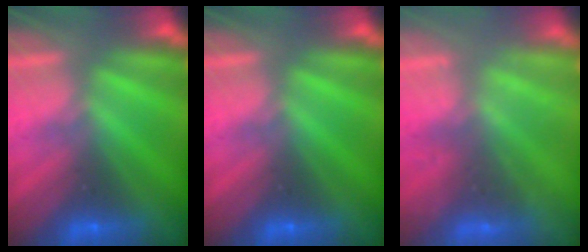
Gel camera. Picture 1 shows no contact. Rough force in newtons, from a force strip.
{"total": 0.0}
{"total": 2.2}